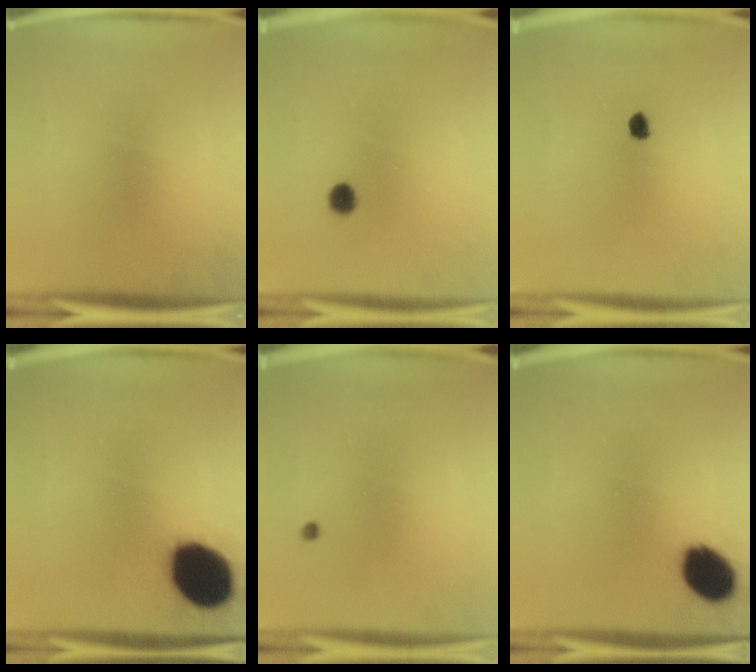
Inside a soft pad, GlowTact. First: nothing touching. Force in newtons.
{"total": 2.6}
{"total": 1.7}
{"total": 19.1}
{"total": 0.5}
{"total": 10.8}